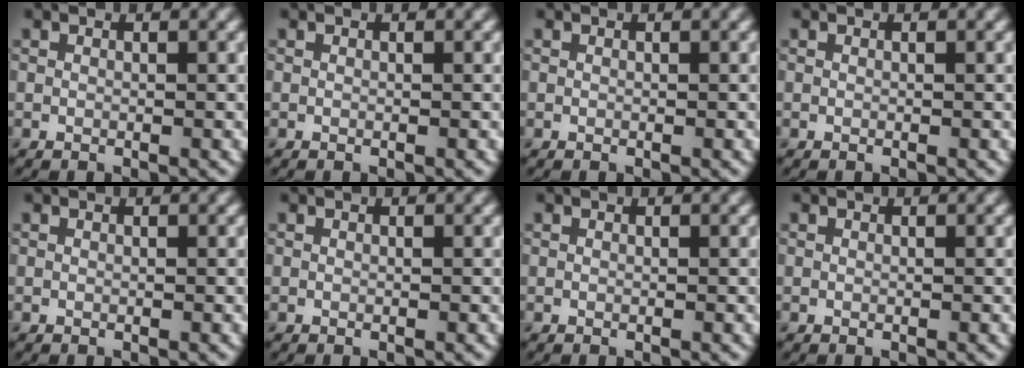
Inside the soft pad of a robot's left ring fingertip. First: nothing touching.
{"total": 0.0}
{"total": 0.0}
{"total": 0.0}
{"total": 0.0}
{"total": 0.0}
{"total": 0.0}
{"total": 0.0}